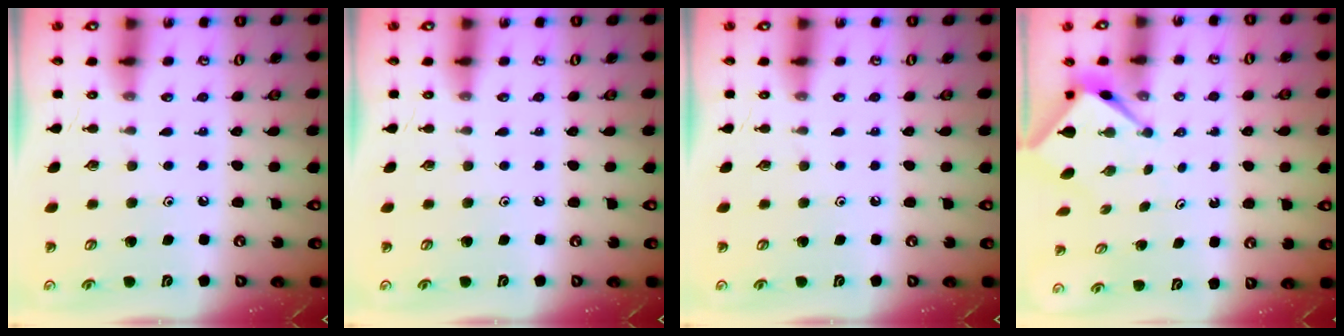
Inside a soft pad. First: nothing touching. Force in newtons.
{"total": 0.0}
{"total": 0.0}
{"total": 2.5, "press": 2.5, "slide": 0.2}